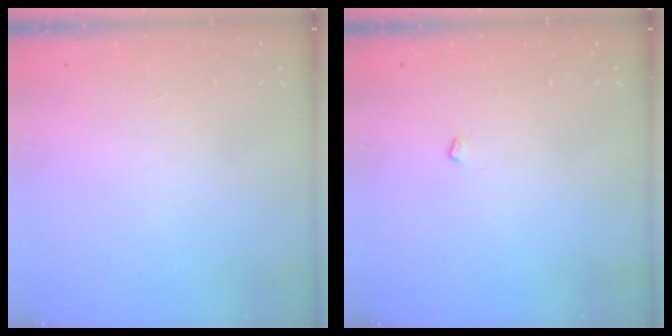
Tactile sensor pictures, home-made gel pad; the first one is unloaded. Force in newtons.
{"total": 2.9, "press": 2.9, "slide": 0.5}